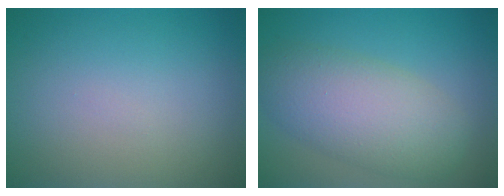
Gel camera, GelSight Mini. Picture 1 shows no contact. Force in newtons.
{"total": 6.7, "press": 6.7, "slide": 0.3}